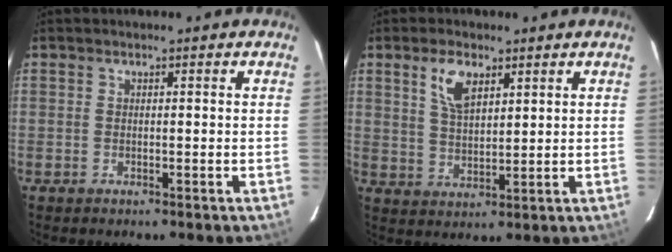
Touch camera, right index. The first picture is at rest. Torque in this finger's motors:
{"motor_torque": [0.42, 0.36, 0.35, 0.09]}